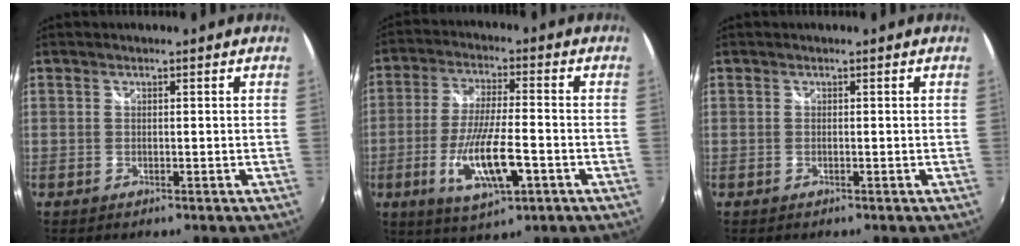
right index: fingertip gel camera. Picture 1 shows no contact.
{"total": 12.4, "force": [-4.4, 3.0, 11.1], "torque": [-0.218, -0.020, -0.076]}
{"total": 0.0}